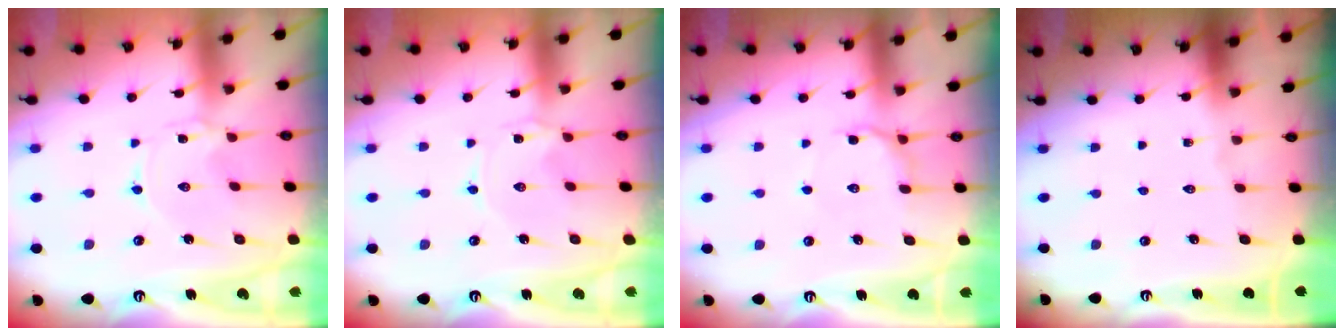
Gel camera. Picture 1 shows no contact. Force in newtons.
{"total": 0.0}
{"total": 7.0, "press": 6.9, "slide": 1.1}
{"total": 0.0}